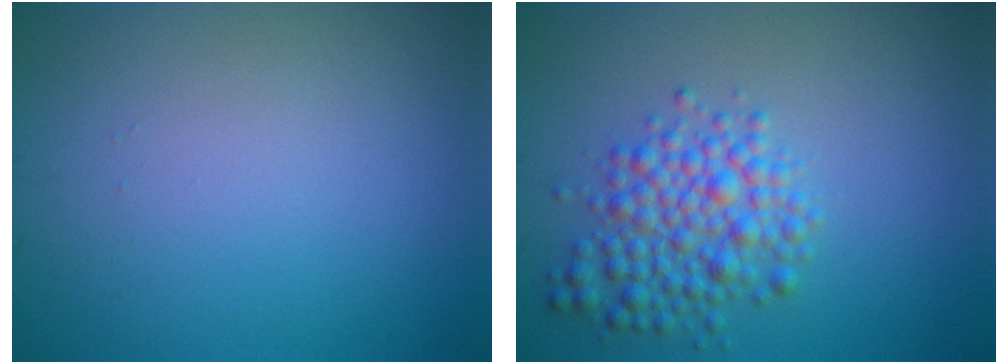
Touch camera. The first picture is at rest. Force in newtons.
{"total": 4.5, "press": 4.5, "slide": 0.1}